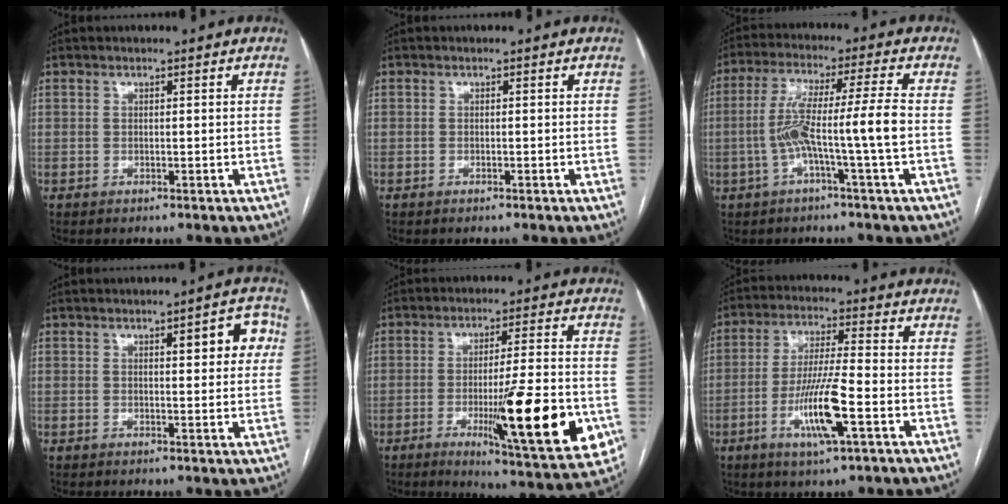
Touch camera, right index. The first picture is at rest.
{"total": 0.0}
{"total": 9.8, "force": [-1.9, -1.2, 9.5], "torque": [-0.188, 0.021, -0.036]}
{"total": 5.6, "force": [1.8, 1.7, 5.1], "torque": [-0.055, 0.013, 0.017]}
{"total": 18.8, "force": [-5.4, 1.9, 17.9], "torque": [-0.229, -0.023, -0.069]}
{"total": 10.5, "force": [-3.8, 0.6, 9.8], "torque": [-0.191, -0.010, -0.070]}